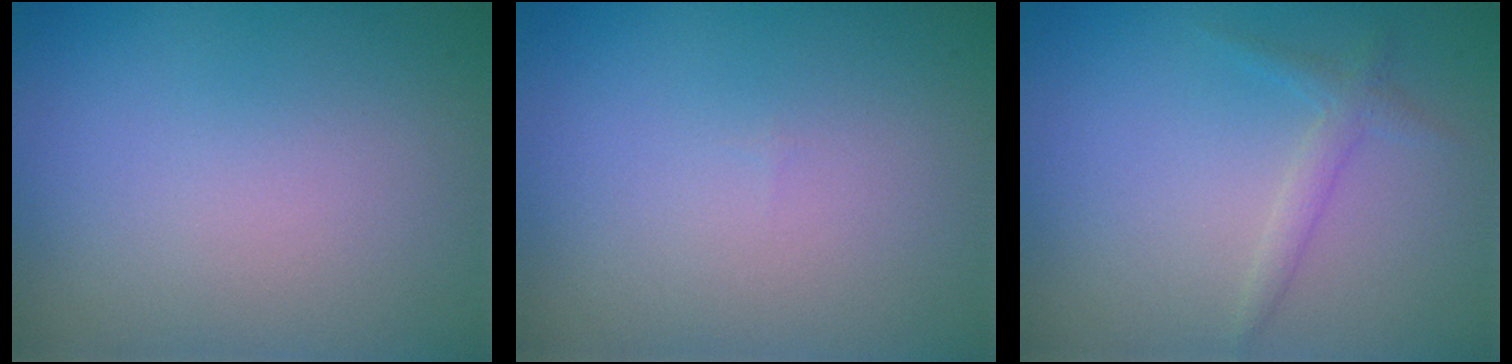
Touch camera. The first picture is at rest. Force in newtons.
{"total": 0.0}
{"total": 1.3, "press": 1.3, "slide": 0.1}